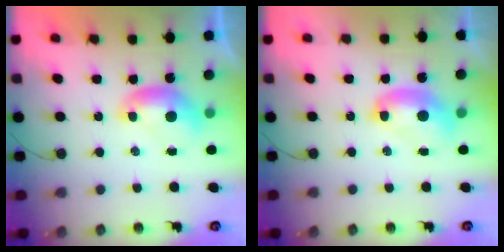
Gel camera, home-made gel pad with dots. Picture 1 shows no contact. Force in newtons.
{"total": 2.7, "press": 2.7, "slide": 0.1}